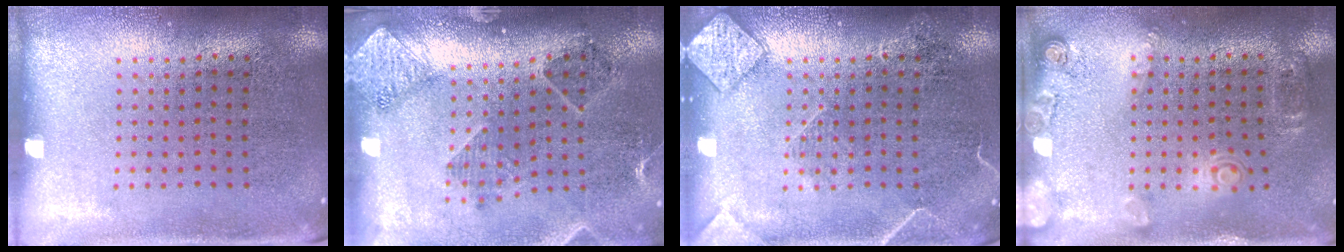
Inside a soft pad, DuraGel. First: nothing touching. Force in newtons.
{"total": 1.5, "press": 1.5, "slide": 0.2}
{"total": 2.3, "press": 2.3, "slide": 0.3}
{"total": 1.9, "press": 1.2, "slide": 1.4}